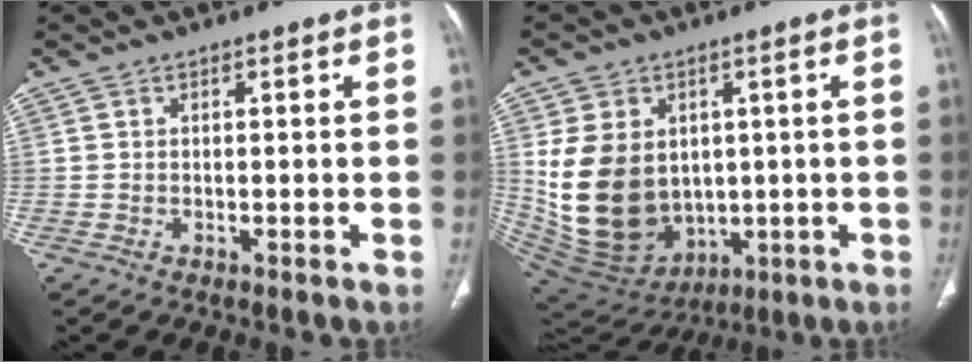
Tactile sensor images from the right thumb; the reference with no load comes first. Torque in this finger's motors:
{"motor_torque": [-0.79, 1.75, 1.71, 0.36, 0.23]}